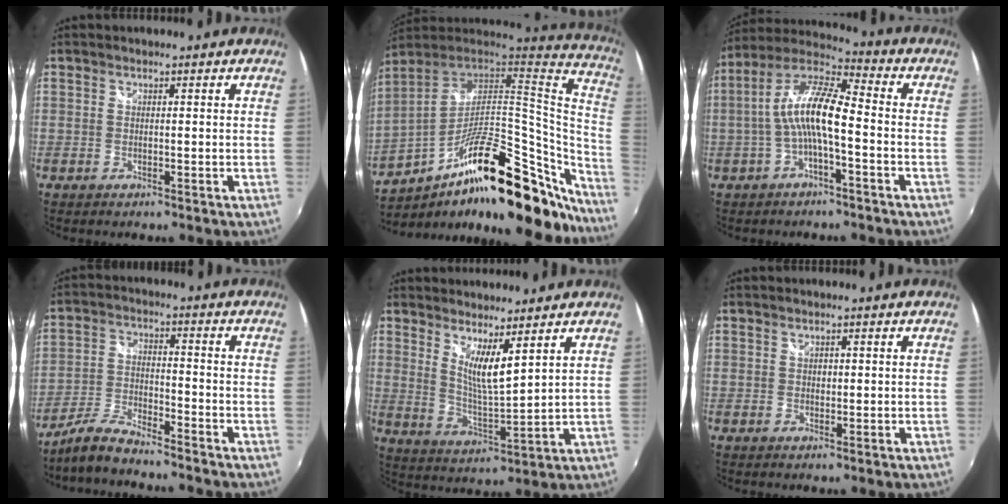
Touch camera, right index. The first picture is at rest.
{"total": 34.0, "force": [-19.6, 11.8, 25.1], "torque": [-0.376, -0.006, -0.299]}
{"total": 11.0, "force": [-2.0, 2.6, 10.5], "torque": [-0.217, 0.020, -0.040]}
{"total": 7.3, "force": [-6.6, 0.6, 3.0], "torque": [-0.070, 0.003, -0.128]}
{"total": 7.2, "force": [4.8, 0.9, 5.3], "torque": [-0.089, -0.015, 0.086]}
{"total": 0.9, "force": [0.3, 0.8, 0.3], "torque": [-0.002, 0.002, 0.004]}